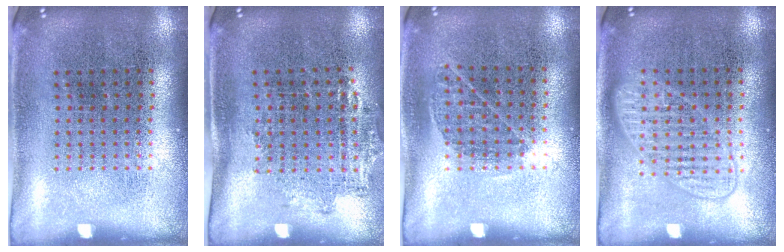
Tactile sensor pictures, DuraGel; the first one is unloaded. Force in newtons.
{"total": 1.3, "press": 1.0, "slide": 0.8}
{"total": 0.8, "press": 0.6, "slide": 0.6}
{"total": 1.5, "press": 1.4, "slide": 0.2}